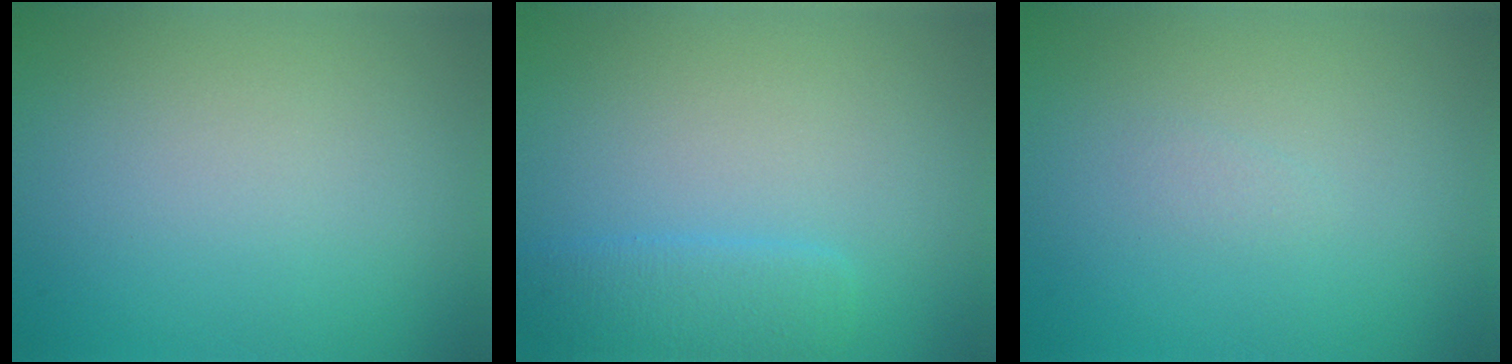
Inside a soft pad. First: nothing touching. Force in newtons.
{"total": 2.5, "press": 2.5, "slide": 0.1}
{"total": 0.5, "press": 0.5, "slide": 0.1}